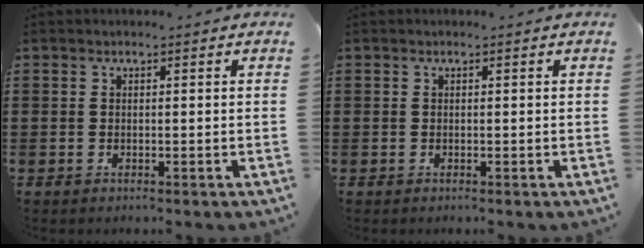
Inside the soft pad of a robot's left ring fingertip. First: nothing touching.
{"total": 0.0}